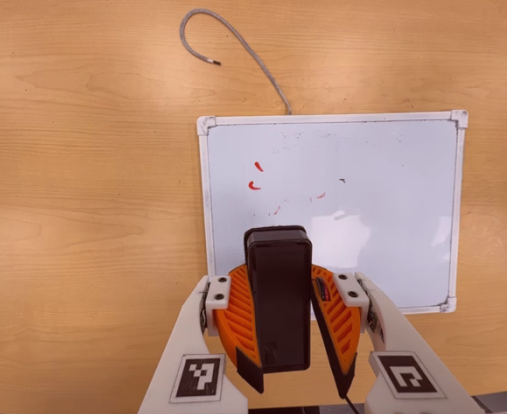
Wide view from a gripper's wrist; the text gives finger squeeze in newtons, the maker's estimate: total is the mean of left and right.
{"total": 9.6, "left": 9.9, "right": 9.3}